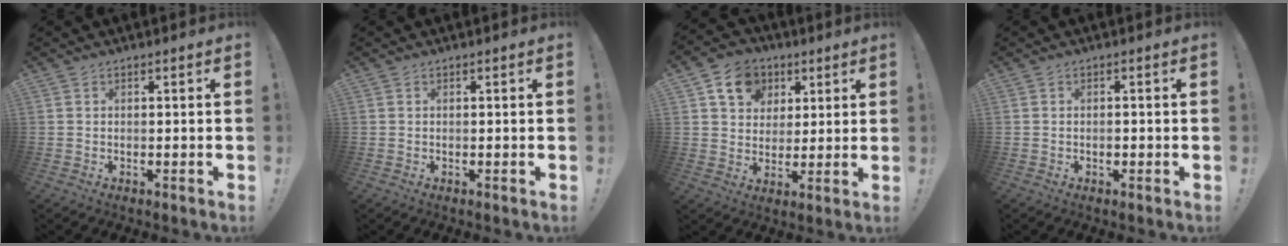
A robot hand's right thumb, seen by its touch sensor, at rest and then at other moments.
{"total": 0.0}
{"total": 11.2, "force": [4.9, 9.1, 4.1], "torque": [-0.059, -0.019, 0.097]}
{"total": 0.7, "force": [-0.3, 0.5, 0.5], "torque": [-0.007, 0.001, -0.005]}